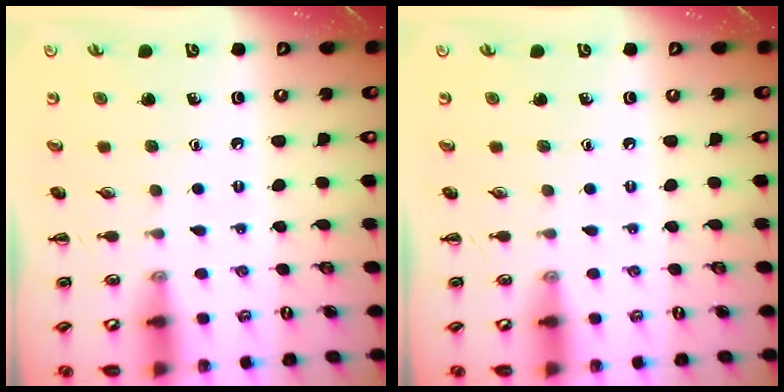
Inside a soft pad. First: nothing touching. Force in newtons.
{"total": 0.0}